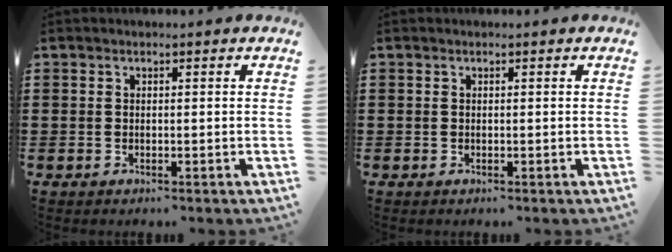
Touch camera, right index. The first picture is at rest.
{"total": 0.0}